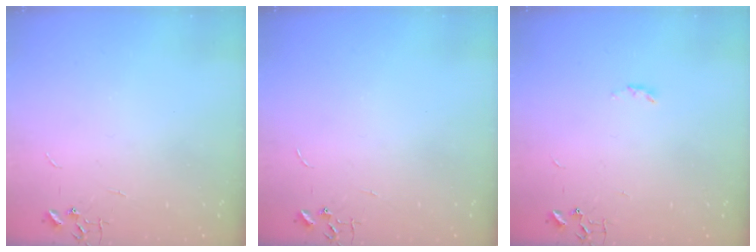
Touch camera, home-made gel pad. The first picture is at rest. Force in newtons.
{"total": 0.0}
{"total": 2.5, "press": 2.4, "slide": 0.4}